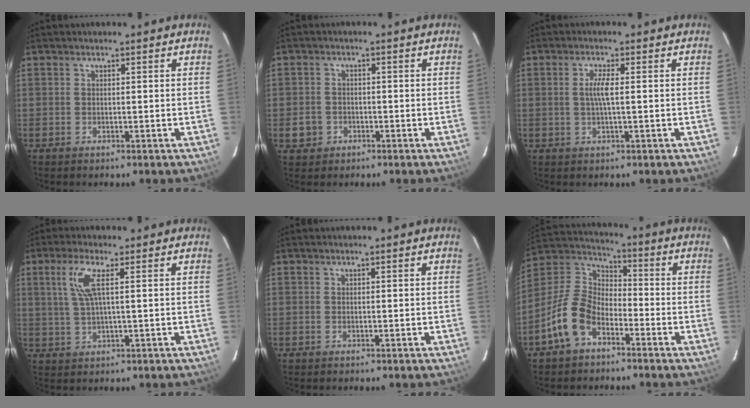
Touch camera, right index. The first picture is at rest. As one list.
[{"total": 3.5, "force": [-1.3, 3.2, 0.6], "torque": [-0.019, 0.007, -0.019]}, {"total": 3.0, "force": [0.1, 0.0, 3.0], "torque": [-0.061, 0.000, 0.002]}, {"total": 5.4, "force": [1.7, 0.5, 5.1], "torque": [-0.107, 0.003, 0.038]}, {"total": 0.0}, {"total": 11.5, "force": [-6.3, 6.7, 6.9], "torque": [-0.150, 0.018, -0.124]}]